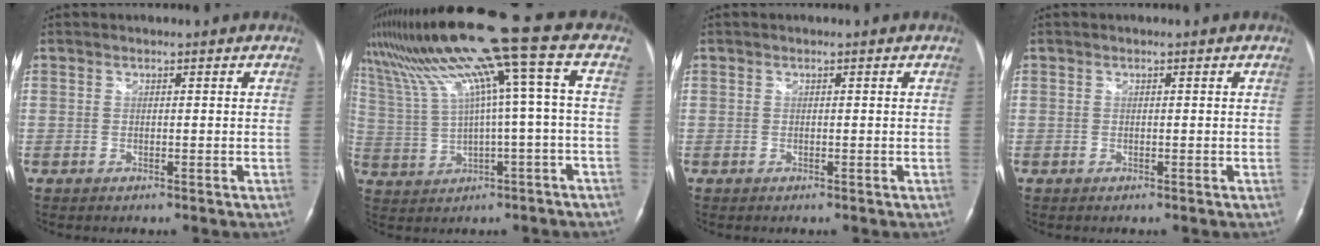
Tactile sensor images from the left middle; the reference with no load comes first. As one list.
[{"total": 13.4, "force": [5.3, -1.4, 12.2], "torque": [-0.219, 0.041, 0.103]}, {"total": 0.0}, {"total": 0.0}]